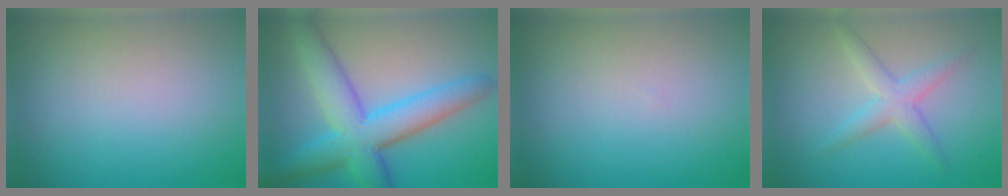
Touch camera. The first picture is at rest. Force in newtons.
{"total": 8.3, "press": 8.3, "slide": 0.2}
{"total": 0.0}
{"total": 2.6, "press": 2.6, "slide": 0.1}